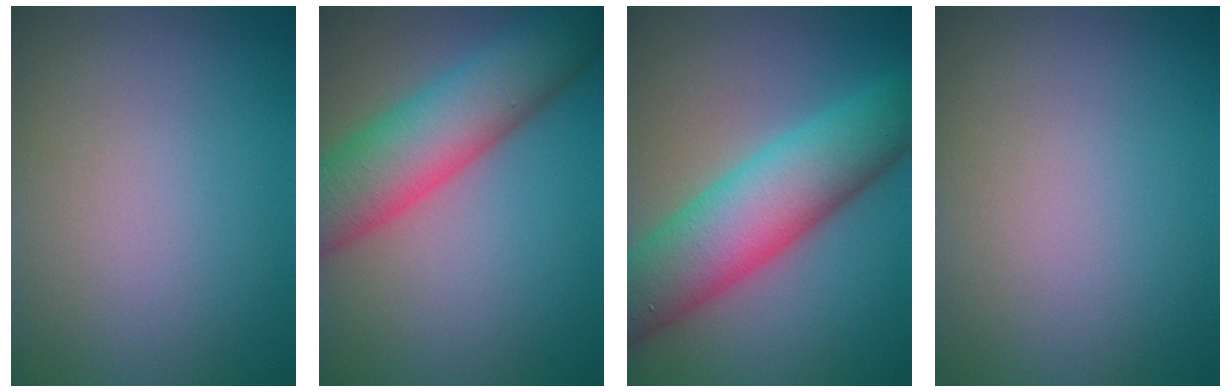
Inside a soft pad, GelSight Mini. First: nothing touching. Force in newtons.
{"total": 9.3, "press": 9.3, "slide": 0.4}
{"total": 10.1, "press": 10.1, "slide": 0.3}
{"total": 0.0}